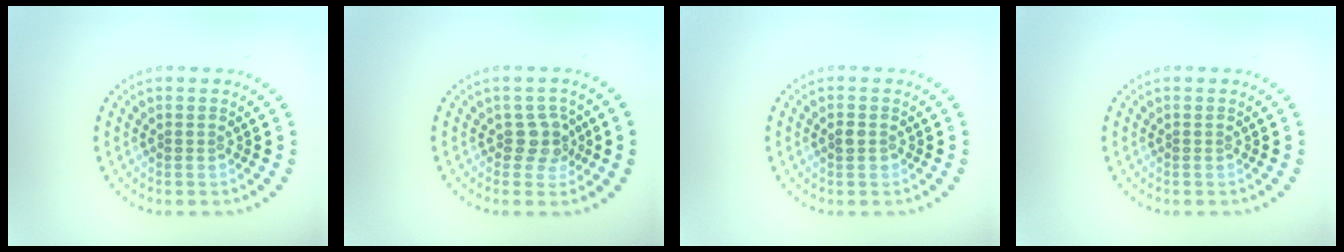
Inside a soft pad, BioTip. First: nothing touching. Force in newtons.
{"total": 2.1, "press": 1.8, "slide": 1.1}
{"total": 1.0, "press": 1.0, "slide": 0.2}
{"total": 0.0}